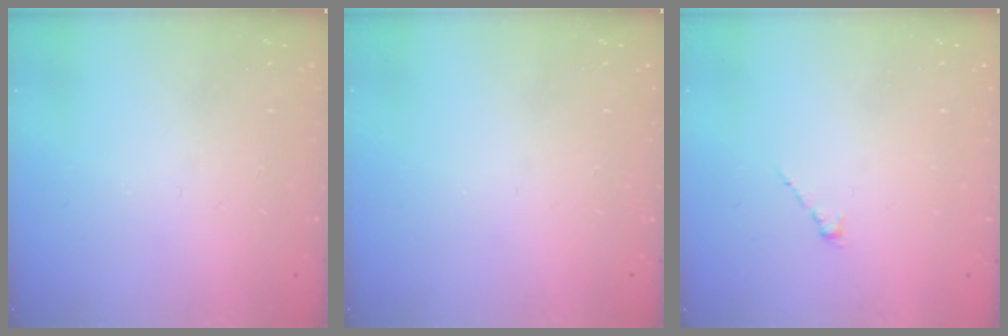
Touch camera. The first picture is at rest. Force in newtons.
{"total": 0.0}
{"total": 0.0}